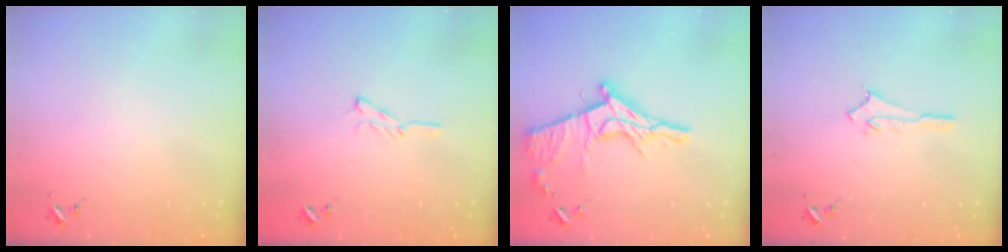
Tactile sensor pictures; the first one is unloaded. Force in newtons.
{"total": 5.8, "press": 5.8, "slide": 0.6}
{"total": 16.9, "press": 16.8, "slide": 1.4}
{"total": 2.9, "press": 2.9, "slide": 0.2}